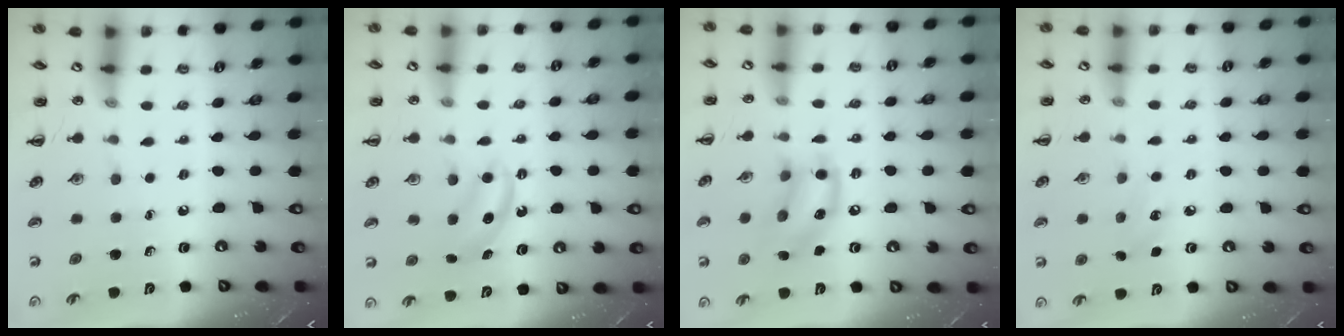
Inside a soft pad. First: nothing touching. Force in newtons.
{"total": 5.6, "press": 5.4, "slide": 1.5}
{"total": 12.7, "press": 12.6, "slide": 0.8}
{"total": 7.1, "press": 6.7, "slide": 2.1}